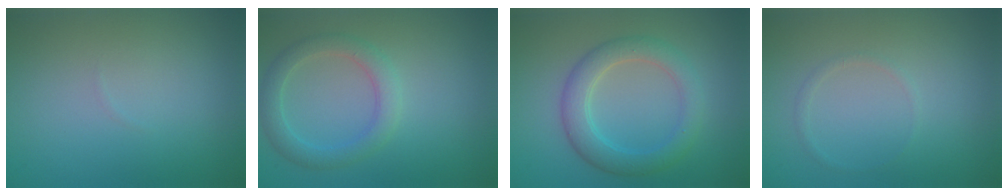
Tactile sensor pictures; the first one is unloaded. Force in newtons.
{"total": 3.0, "press": 3.0, "slide": 0.2}
{"total": 4.1, "press": 4.1, "slide": 0.3}
{"total": 0.7, "press": 0.7, "slide": 0.0}